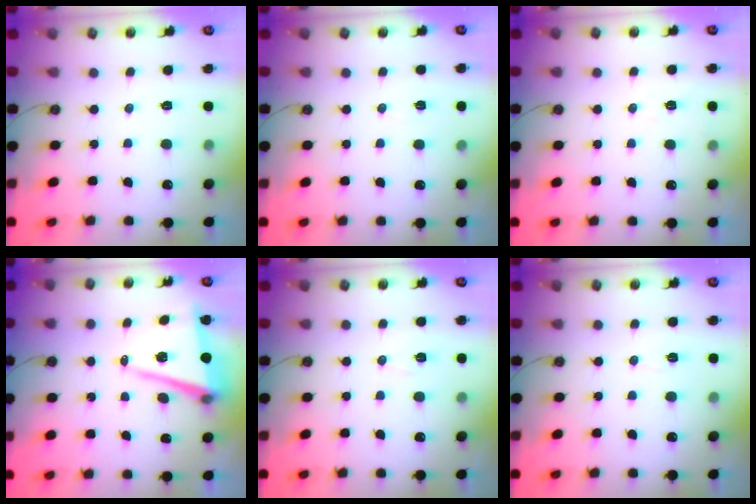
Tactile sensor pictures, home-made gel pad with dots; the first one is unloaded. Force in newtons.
{"total": 4.3, "press": 3.2, "slide": 2.8}
{"total": 7.3, "press": 5.8, "slide": 4.4}
{"total": 10.0, "press": 9.1, "slide": 4.1}
{"total": 5.8, "press": 4.5, "slide": 3.7}
{"total": 4.7, "press": 4.5, "slide": 1.3}